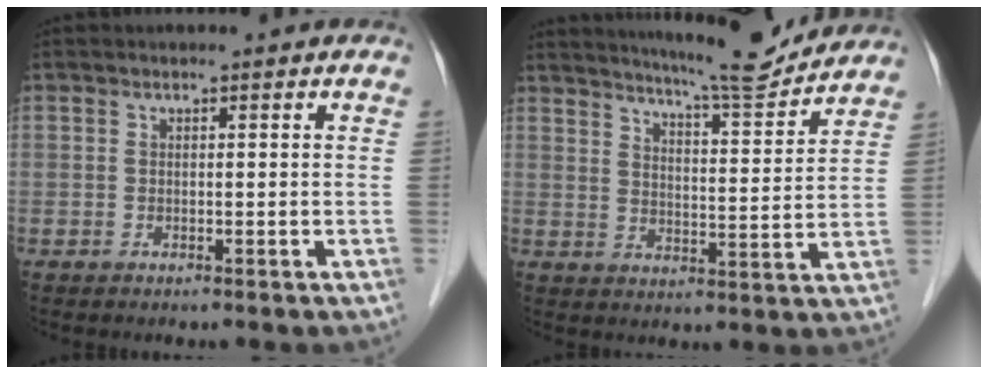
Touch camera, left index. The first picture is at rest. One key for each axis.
{"total": 11.0, "fx": 10.3, "fy": 0.0, "fz": 3.6, "tx": -0.059, "ty": -0.013, "tz": 0.141}